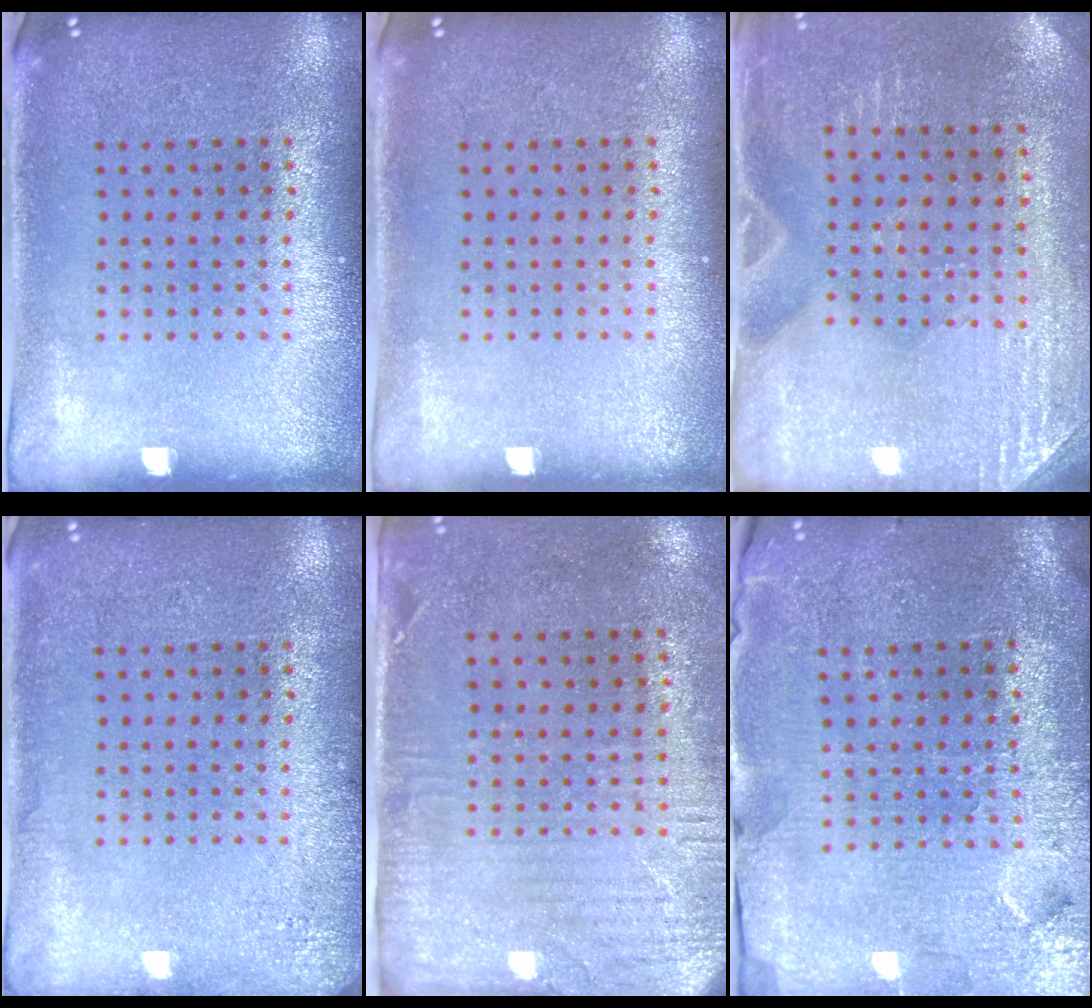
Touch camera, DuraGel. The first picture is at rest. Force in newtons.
{"total": 0.0}
{"total": 3.0, "press": 2.8, "slide": 1.0}
{"total": 1.8, "press": 1.8, "slide": 0.3}
{"total": 2.9, "press": 2.4, "slide": 1.7}
{"total": 3.7, "press": 3.5, "slide": 1.2}